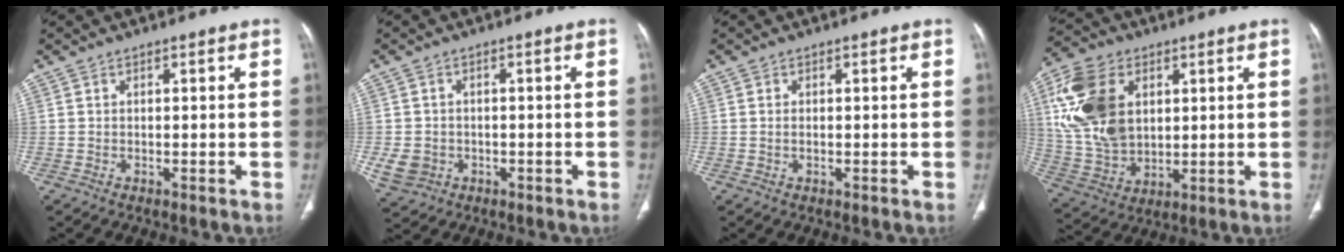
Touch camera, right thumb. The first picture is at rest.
{"total": 5.2, "force": [-1.3, 4.5, 2.2], "torque": [-0.040, 0.005, -0.012]}
{"total": 0.7, "force": [0.0, 0.4, 0.6], "torque": [-0.017, 0.002, 0.003]}
{"total": 17.6, "force": [4.7, 12.0, 12.1], "torque": [-0.233, -0.007, 0.100]}